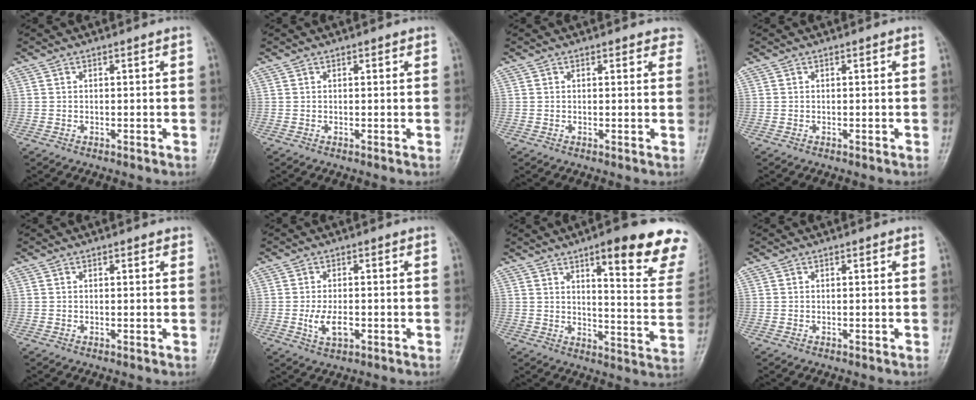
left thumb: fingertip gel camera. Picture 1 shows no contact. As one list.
[{"total": 0.9, "force": [0.4, 0.5, 0.5], "torque": [-0.001, 0.000, 0.002]}, {"total": 3.1, "force": [2.4, 1.6, 0.9], "torque": [0.023, -0.007, 0.011]}, {"total": 0.0}, {"total": 1.0, "force": [0.6, 0.6, 0.6], "torque": [0.000, -0.001, 0.003]}, {"total": 5.0, "force": [-1.2, 2.7, 4.0], "torque": [-0.073, -0.003, -0.020]}, {"total": 19.9, "force": [12.4, 4.0, 15.1], "torque": [-0.162, -0.062, 0.157]}, {"total": 0.0}]